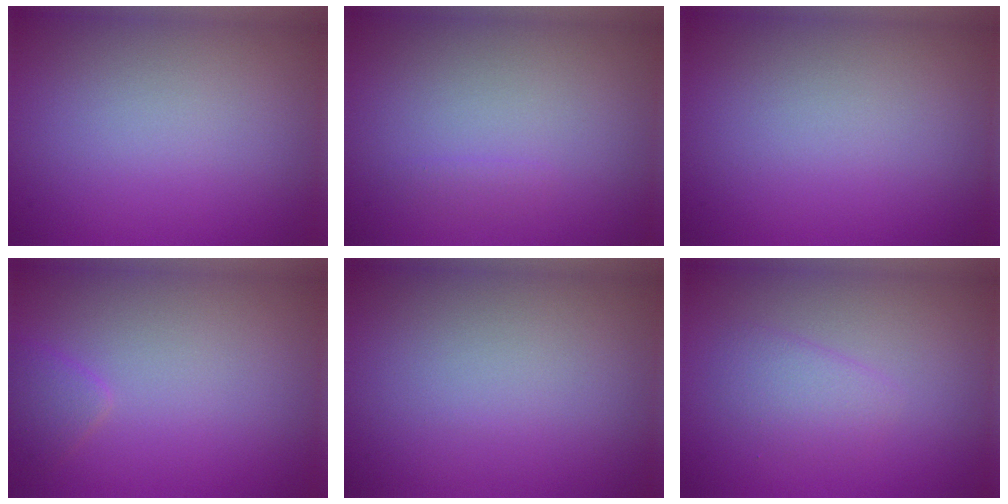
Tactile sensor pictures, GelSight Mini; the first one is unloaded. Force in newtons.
{"total": 0.6, "press": 0.6, "slide": 0.1}
{"total": 0.0}
{"total": 1.2, "press": 1.2, "slide": 0.1}
{"total": 0.0}
{"total": 1.8, "press": 1.8, "slide": 0.1}